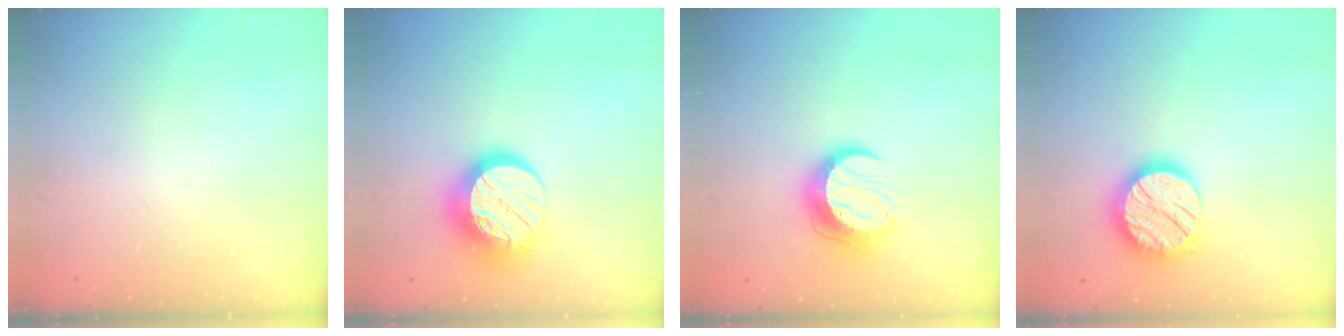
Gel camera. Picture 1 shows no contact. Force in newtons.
{"total": 13.9, "press": 13.9, "slide": 1.0}
{"total": 13.2, "press": 13.2, "slide": 0.8}
{"total": 18.0, "press": 17.9, "slide": 1.2}